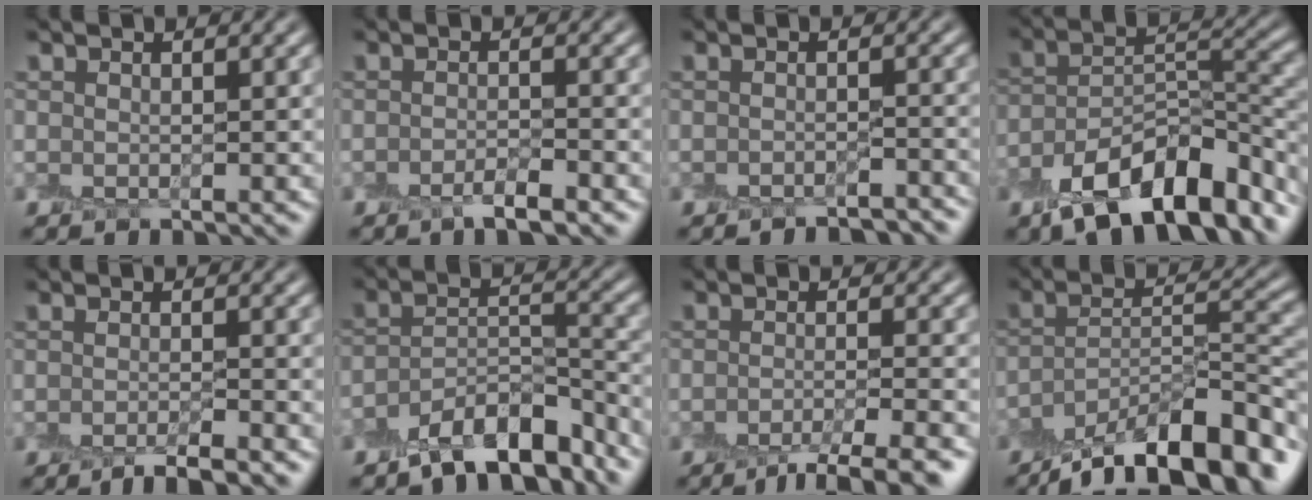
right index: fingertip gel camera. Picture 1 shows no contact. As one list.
[{"total": 2.2, "force": [-1.3, 0.3, 1.7], "torque": [-0.027, 0.002, -0.027]}, {"total": 2.9, "force": [-2.6, 0.2, 1.2], "torque": [-0.005, 0.004, -0.037]}, {"total": 11.5, "force": [-7.4, 5.2, 7.1], "torque": [-0.116, -0.002, -0.131]}, {"total": 3.0, "force": [-1.9, 0.4, 2.3], "torque": [-0.030, -0.002, -0.038]}, {"total": 7.6, "force": [-5.7, 3.0, 4.1], "torque": [-0.060, -0.003, -0.099]}, {"total": 4.9, "force": [-3.4, 0.9, 3.5], "torque": [-0.044, 0.000, -0.058]}, {"total": 12.9, "force": [-9.2, 4.0, 8.0], "torque": [-0.133, 0.006, -0.149]}]